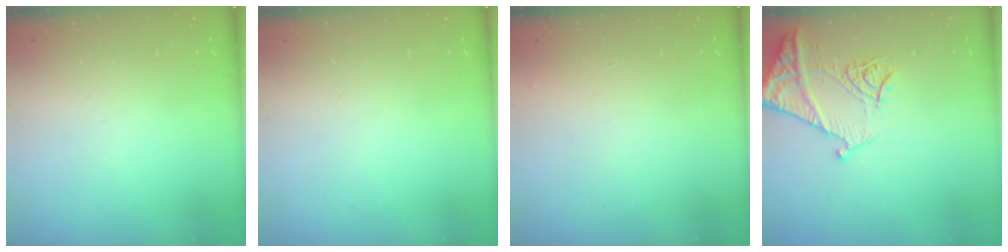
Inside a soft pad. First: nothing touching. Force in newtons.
{"total": 0.0}
{"total": 2.9, "press": 2.9, "slide": 0.1}
{"total": 11.9, "press": 11.8, "slide": 1.4}